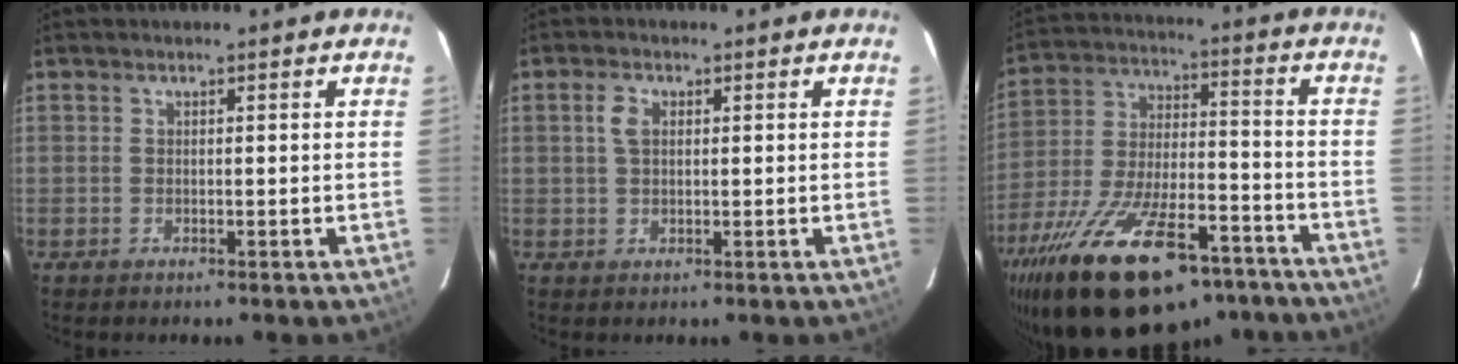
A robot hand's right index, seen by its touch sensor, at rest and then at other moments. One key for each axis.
{"total": 2.8, "fx": 0.7, "fy": 1.8, "fz": 2.0, "tx": -0.040, "ty": 0.007, "tz": 0.014}
{"total": 28.7, "fx": -19.8, "fy": 11.4, "fz": 17.3, "tx": -0.326, "ty": -0.030, "tz": -0.298}